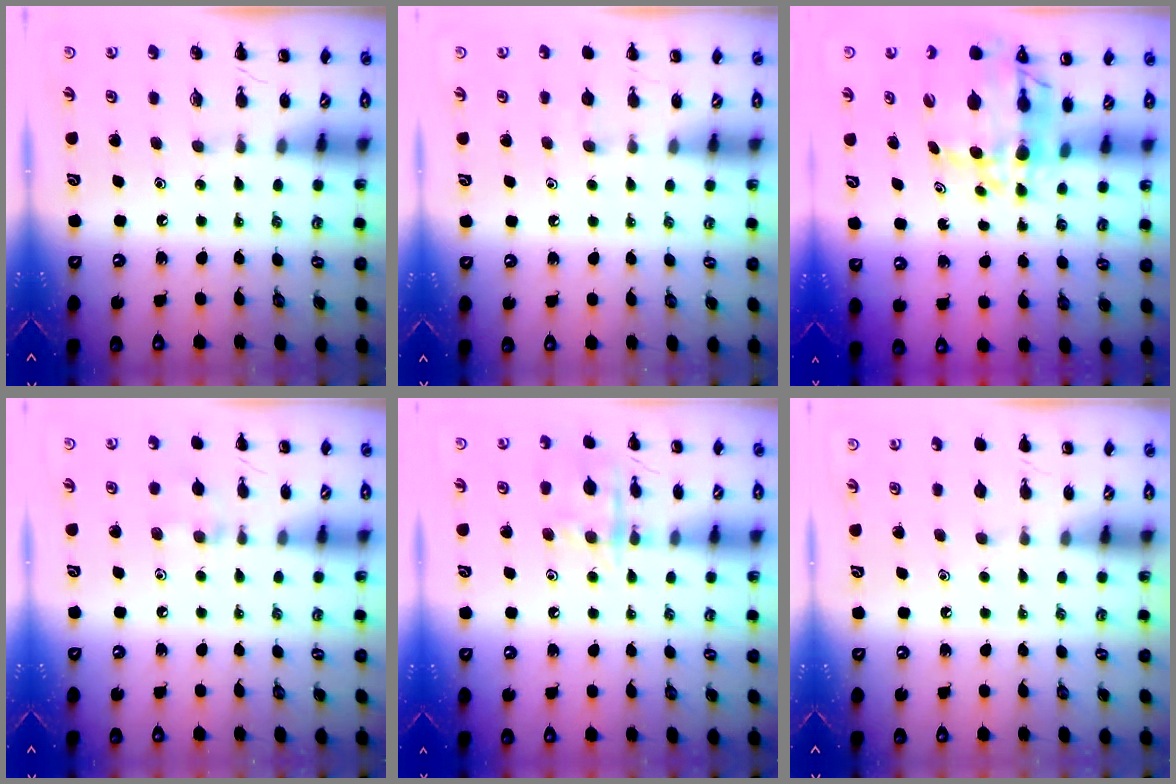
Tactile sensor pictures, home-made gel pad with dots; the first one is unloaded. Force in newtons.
{"total": 2.3, "press": 2.0, "slide": 1.1}
{"total": 8.8, "press": 7.9, "slide": 3.9}
{"total": 3.3, "press": 3.1, "slide": 1.2}
{"total": 10.6, "press": 10.6, "slide": 0.7}
{"total": 0.6, "press": 0.6, "slide": 0.1}